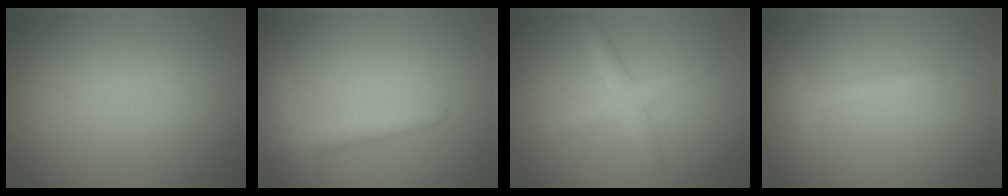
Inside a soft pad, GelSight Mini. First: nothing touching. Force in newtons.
{"total": 2.9, "press": 2.9, "slide": 0.1}
{"total": 2.1, "press": 2.1, "slide": 0.0}
{"total": 1.6, "press": 1.6, "slide": 0.1}